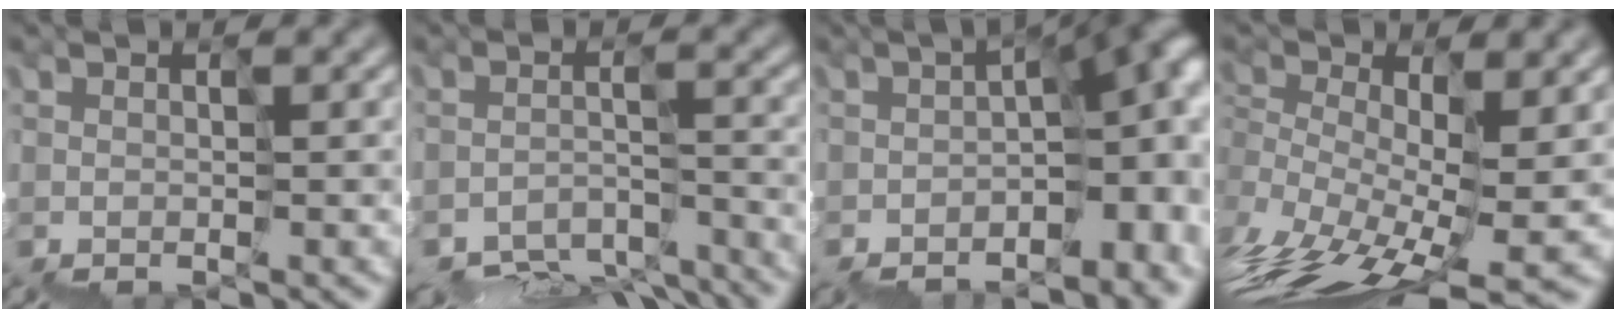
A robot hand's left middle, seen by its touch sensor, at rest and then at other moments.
{"total": 9.5, "force": [-8.9, 2.9, 1.2], "torque": [-0.036, -0.008, -0.101]}
{"total": 10.4, "force": [-2.6, 5.0, 8.8], "torque": [-0.116, -0.006, -0.023]}
{"total": 7.7, "force": [-3.5, 3.0, 6.2], "torque": [-0.157, 0.002, -0.060]}